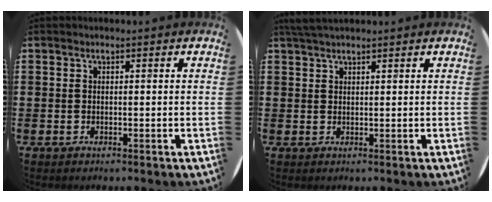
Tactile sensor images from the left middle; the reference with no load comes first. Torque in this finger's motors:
{"motor_torque": [0.53, -0.46, 0.03, 0.03]}